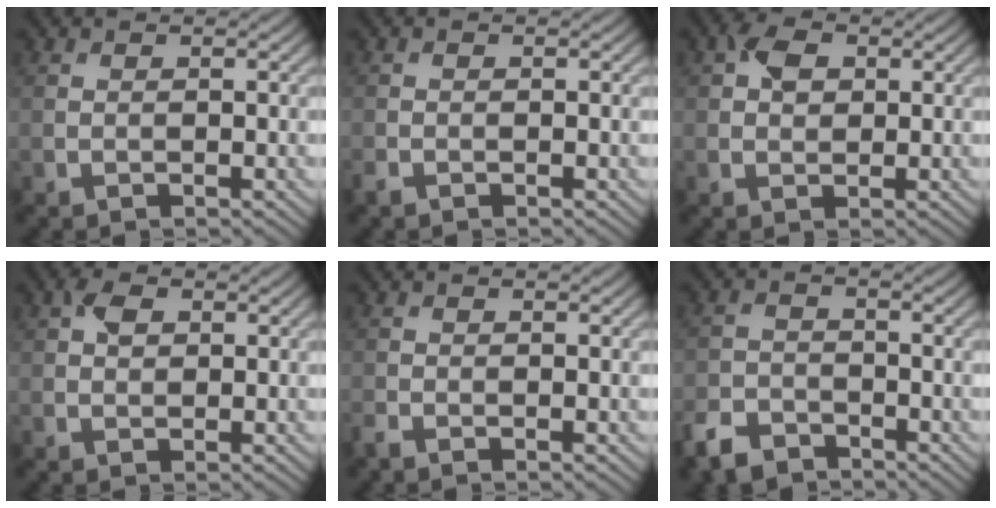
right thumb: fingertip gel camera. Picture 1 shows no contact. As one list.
[{"total": 0.9, "force": [-0.9, 0.3, 0.2], "torque": [-0.007, -0.002, -0.018]}, {"total": 3.1, "force": [0.9, 2.3, 1.9], "torque": [-0.037, 0.006, 0.009]}, {"total": 2.1, "force": [0.7, 1.4, 1.4], "torque": [-0.027, 0.005, 0.008]}, {"total": 1.1, "force": [-1.0, 0.1, 0.4], "torque": [-0.014, -0.004, -0.026]}, {"total": 4.6, "force": [-3.8, 2.2, 1.6], "torque": [-0.036, -0.007, -0.083]}]